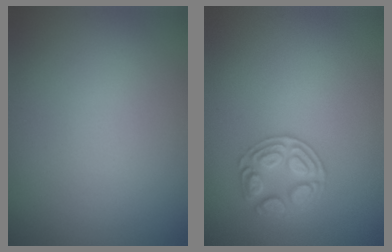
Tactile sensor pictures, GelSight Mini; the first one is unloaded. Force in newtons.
{"total": 2.7, "press": 2.7, "slide": 0.3}